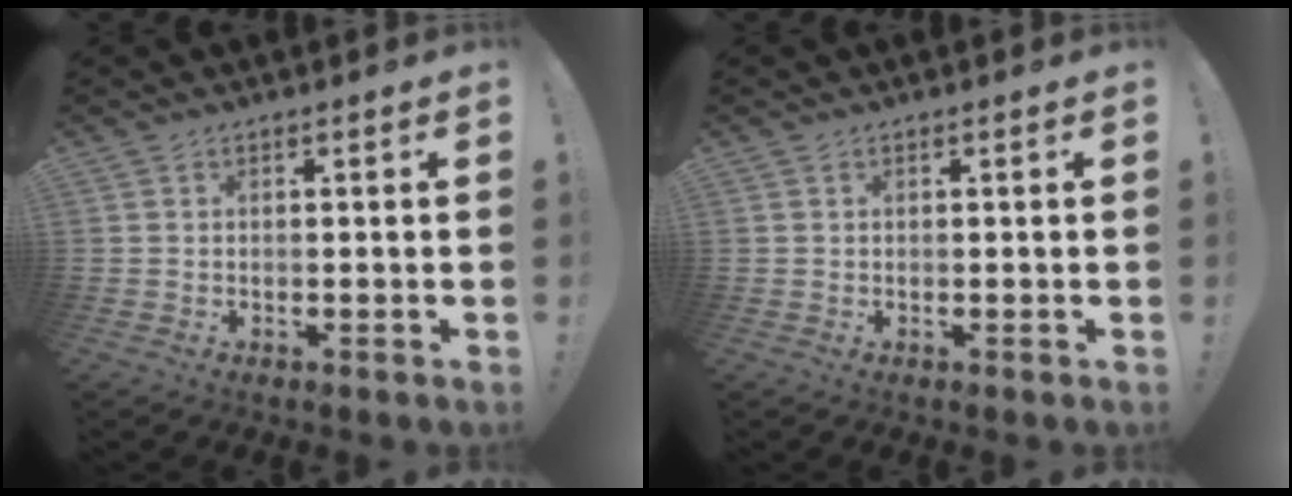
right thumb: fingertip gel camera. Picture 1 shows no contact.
{"total": 0.0}